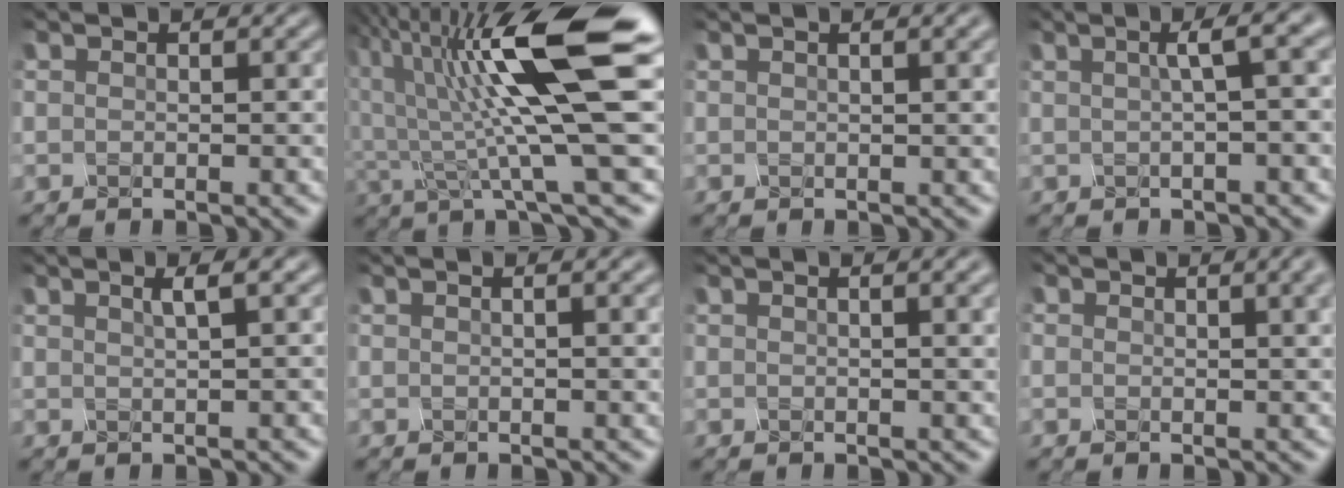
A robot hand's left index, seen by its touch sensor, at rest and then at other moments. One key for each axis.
{"total": 10.9, "fx": 2.1, "fy": 1.5, "fz": 10.6, "tx": -0.191, "ty": 0.003, "tz": 0.055}
{"total": 5.3, "fx": 2.6, "fy": 2.4, "fz": 3.9, "tx": -0.022, "ty": 0.039, "tz": 0.020}
{"total": 2.9, "fx": 0.2, "fy": 0.2, "fz": 2.9, "tx": -0.038, "ty": 0.015, "tz": 0.018}
{"total": 1.4, "fx": 0.7, "fy": -0.1, "fz": 1.2, "tx": -0.008, "ty": 0.010, "tz": 0.014}
{"total": 5.2, "fx": 2.3, "fy": 2.3, "fz": 4.1, "tx": -0.029, "ty": 0.036, "tz": 0.016}
{"total": 6.7, "fx": 3.0, "fy": 2.9, "fz": 5.2, "tx": -0.030, "ty": 0.045, "tz": 0.025}
{"total": 3.3, "fx": 1.6, "fy": 1.3, "fz": 2.6, "tx": -0.014, "ty": 0.016, "tz": 0.024}